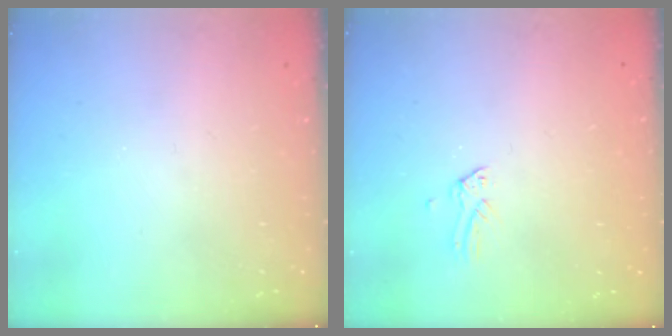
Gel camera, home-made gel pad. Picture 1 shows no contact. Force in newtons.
{"total": 0.0}